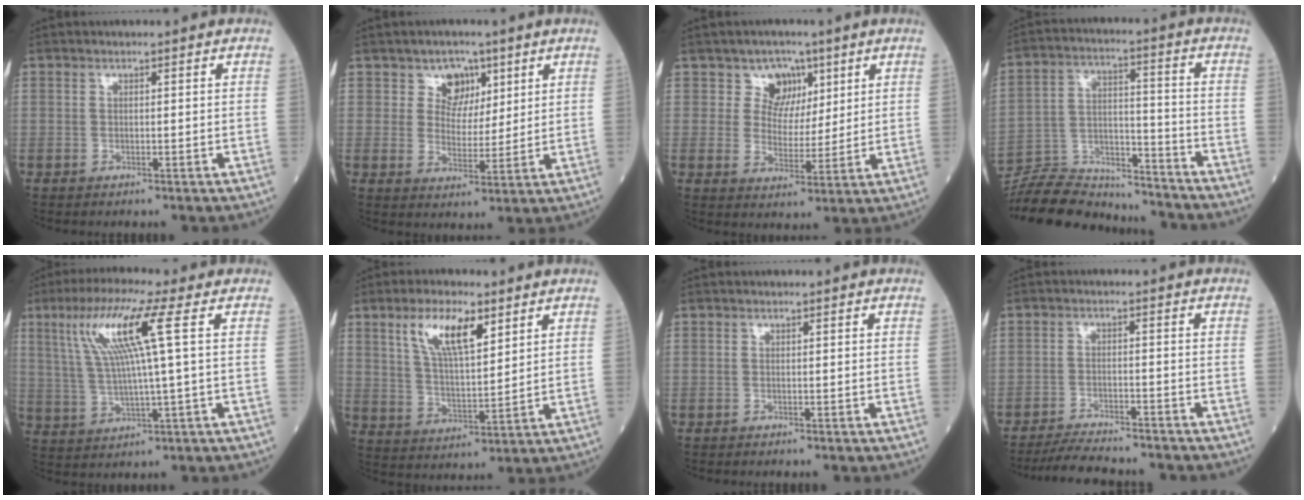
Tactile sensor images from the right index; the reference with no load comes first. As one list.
[{"total": 5.2, "force": [3.0, 3.9, 1.5], "torque": [-0.019, 0.003, 0.054]}, {"total": 5.7, "force": [3.3, 4.6, 1.0], "torque": [-0.010, 0.007, 0.059]}, {"total": 16.1, "force": [-15.7, 2.3, 2.7], "torque": [-0.054, 0.024, -0.261]}, {"total": 11.2, "force": [3.9, -0.6, 10.5], "torque": [-0.213, 0.017, 0.080]}, {"total": 9.7, "force": [5.2, 2.8, 7.6], "torque": [-0.151, 0.006, 0.104]}, {"total": 0.0}, {"total": 9.2, "force": [-8.5, 0.9, 3.2], "torque": [-0.051, -0.010, -0.132]}]